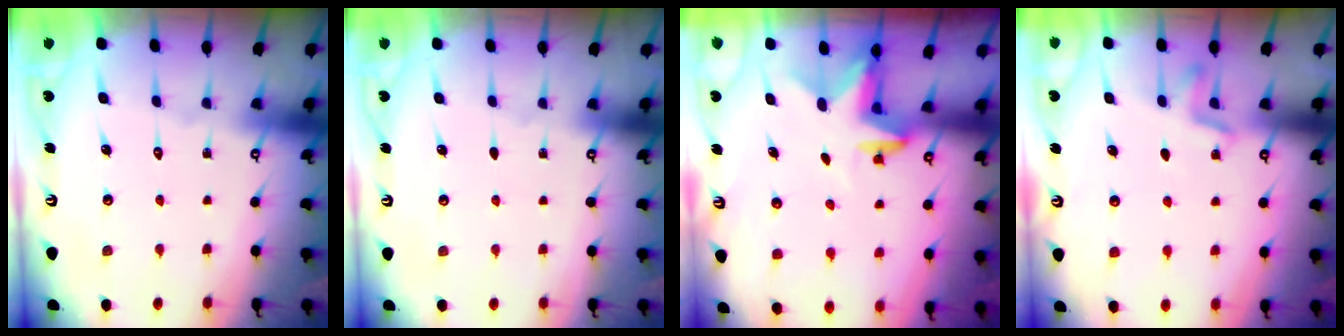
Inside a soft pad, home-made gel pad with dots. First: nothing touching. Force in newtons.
{"total": 0.0}
{"total": 2.4, "press": 2.4, "slide": 0.4}
{"total": 3.6, "press": 3.4, "slide": 1.2}